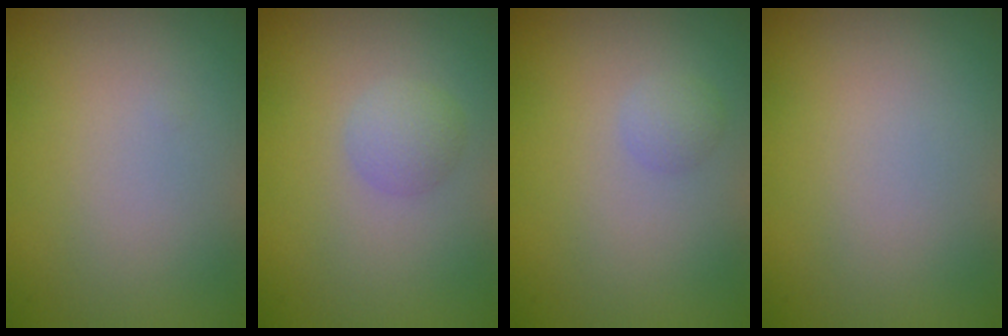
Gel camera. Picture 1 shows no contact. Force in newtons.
{"total": 1.8, "press": 1.8, "slide": 0.0}
{"total": 1.1, "press": 1.1, "slide": 0.1}
{"total": 0.0}